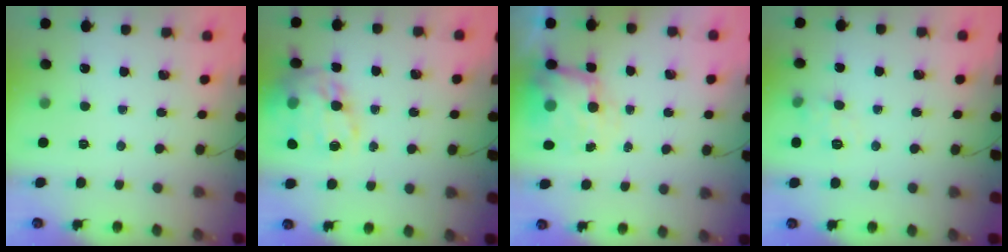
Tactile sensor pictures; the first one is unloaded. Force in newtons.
{"total": 21.0, "press": 20.8, "slide": 3.1}
{"total": 7.4, "press": 7.3, "slide": 0.9}
{"total": 8.0, "press": 7.8, "slide": 1.7}